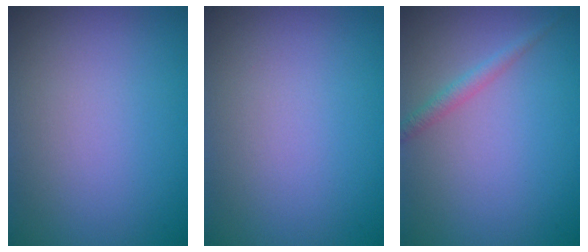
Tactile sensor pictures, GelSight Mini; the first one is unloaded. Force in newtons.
{"total": 0.0}
{"total": 1.4, "press": 1.4, "slide": 0.0}